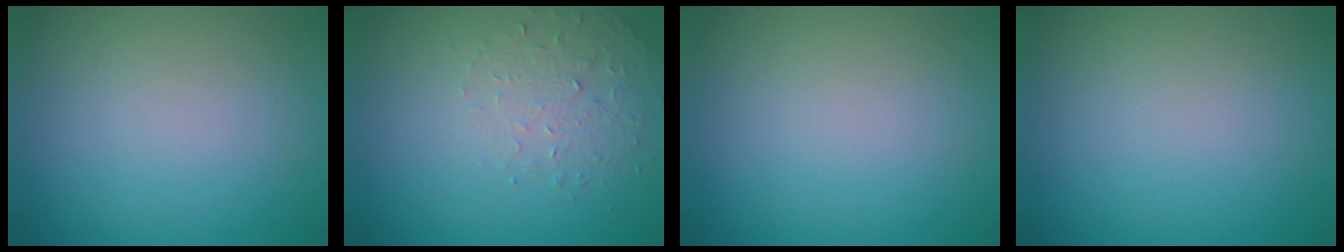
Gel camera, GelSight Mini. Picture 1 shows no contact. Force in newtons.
{"total": 1.6, "press": 1.1, "slide": 1.2}
{"total": 0.0}
{"total": 0.0}